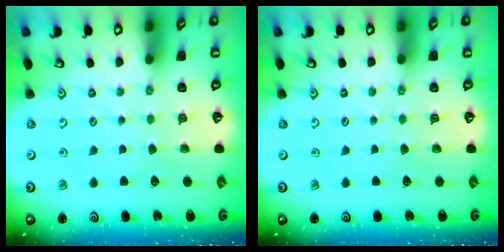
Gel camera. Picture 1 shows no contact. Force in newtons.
{"total": 0.0}